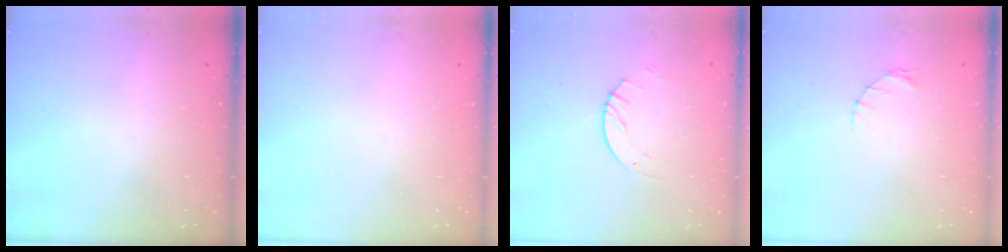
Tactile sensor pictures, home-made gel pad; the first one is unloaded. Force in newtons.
{"total": 0.0}
{"total": 5.0, "press": 5.0, "slide": 0.5}
{"total": 2.0, "press": 2.0, "slide": 0.4}